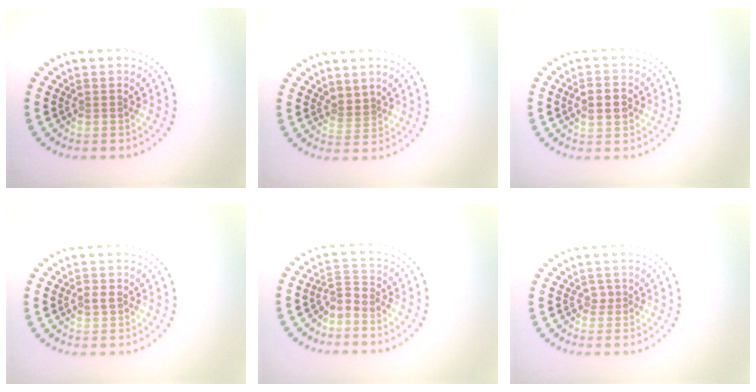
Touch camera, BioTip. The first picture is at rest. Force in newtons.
{"total": 1.5, "press": 1.2, "slide": 0.9}
{"total": 3.1, "press": 3.1, "slide": 0.1}
{"total": 1.4, "press": 1.4, "slide": 0.1}
{"total": 2.1, "press": 1.4, "slide": 1.6}
{"total": 1.0, "press": 0.7, "slide": 0.6}